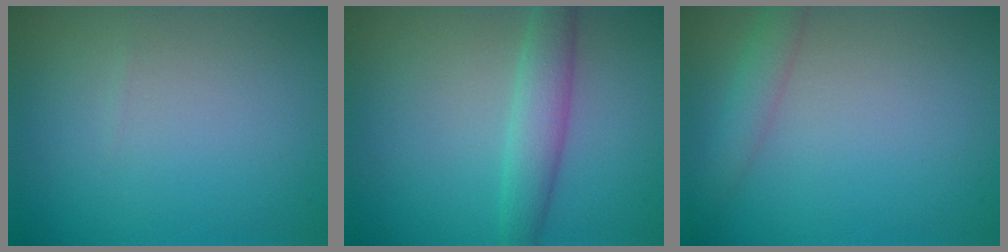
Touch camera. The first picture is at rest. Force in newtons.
{"total": 3.4, "press": 3.4, "slide": 0.0}
{"total": 2.0, "press": 2.0, "slide": 0.0}